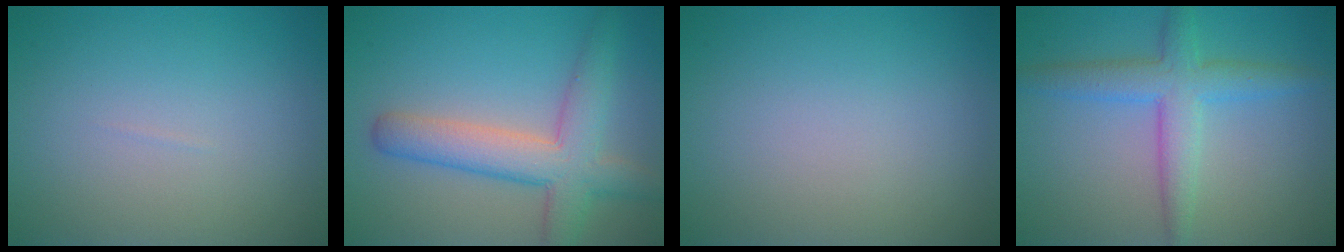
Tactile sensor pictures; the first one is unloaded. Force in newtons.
{"total": 6.1, "press": 6.1, "slide": 0.3}
{"total": 0.0}
{"total": 3.3, "press": 3.3, "slide": 0.2}